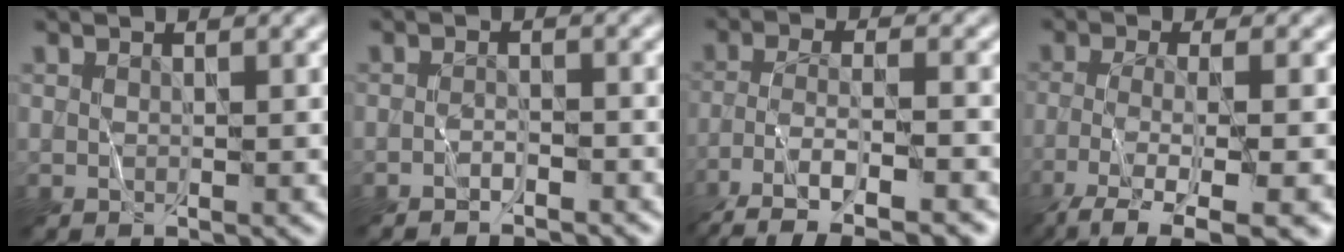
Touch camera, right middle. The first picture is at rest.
{"total": 1.8, "force": [-1.8, 0.1, 0.4], "torque": [0.002, 0.004, -0.030]}
{"total": 8.8, "force": [-6.6, 2.4, 5.3], "torque": [-0.084, -0.006, -0.111]}
{"total": 6.9, "force": [-4.2, 1.5, 5.2], "torque": [-0.085, -0.005, -0.080]}